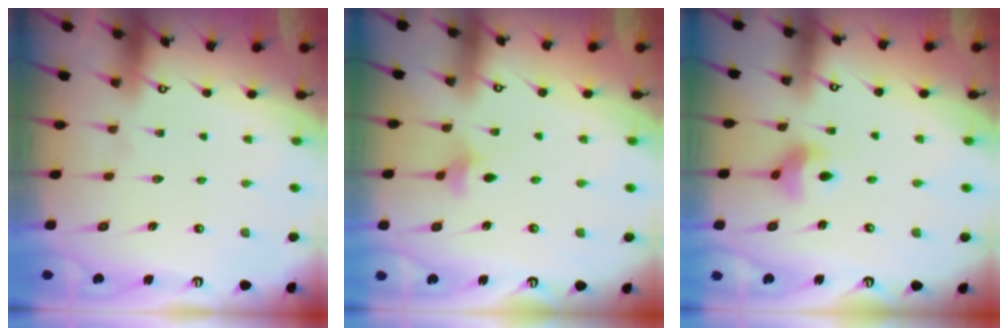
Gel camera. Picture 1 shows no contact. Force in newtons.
{"total": 3.0, "press": 2.9, "slide": 0.5}
{"total": 5.2, "press": 5.1, "slide": 0.7}